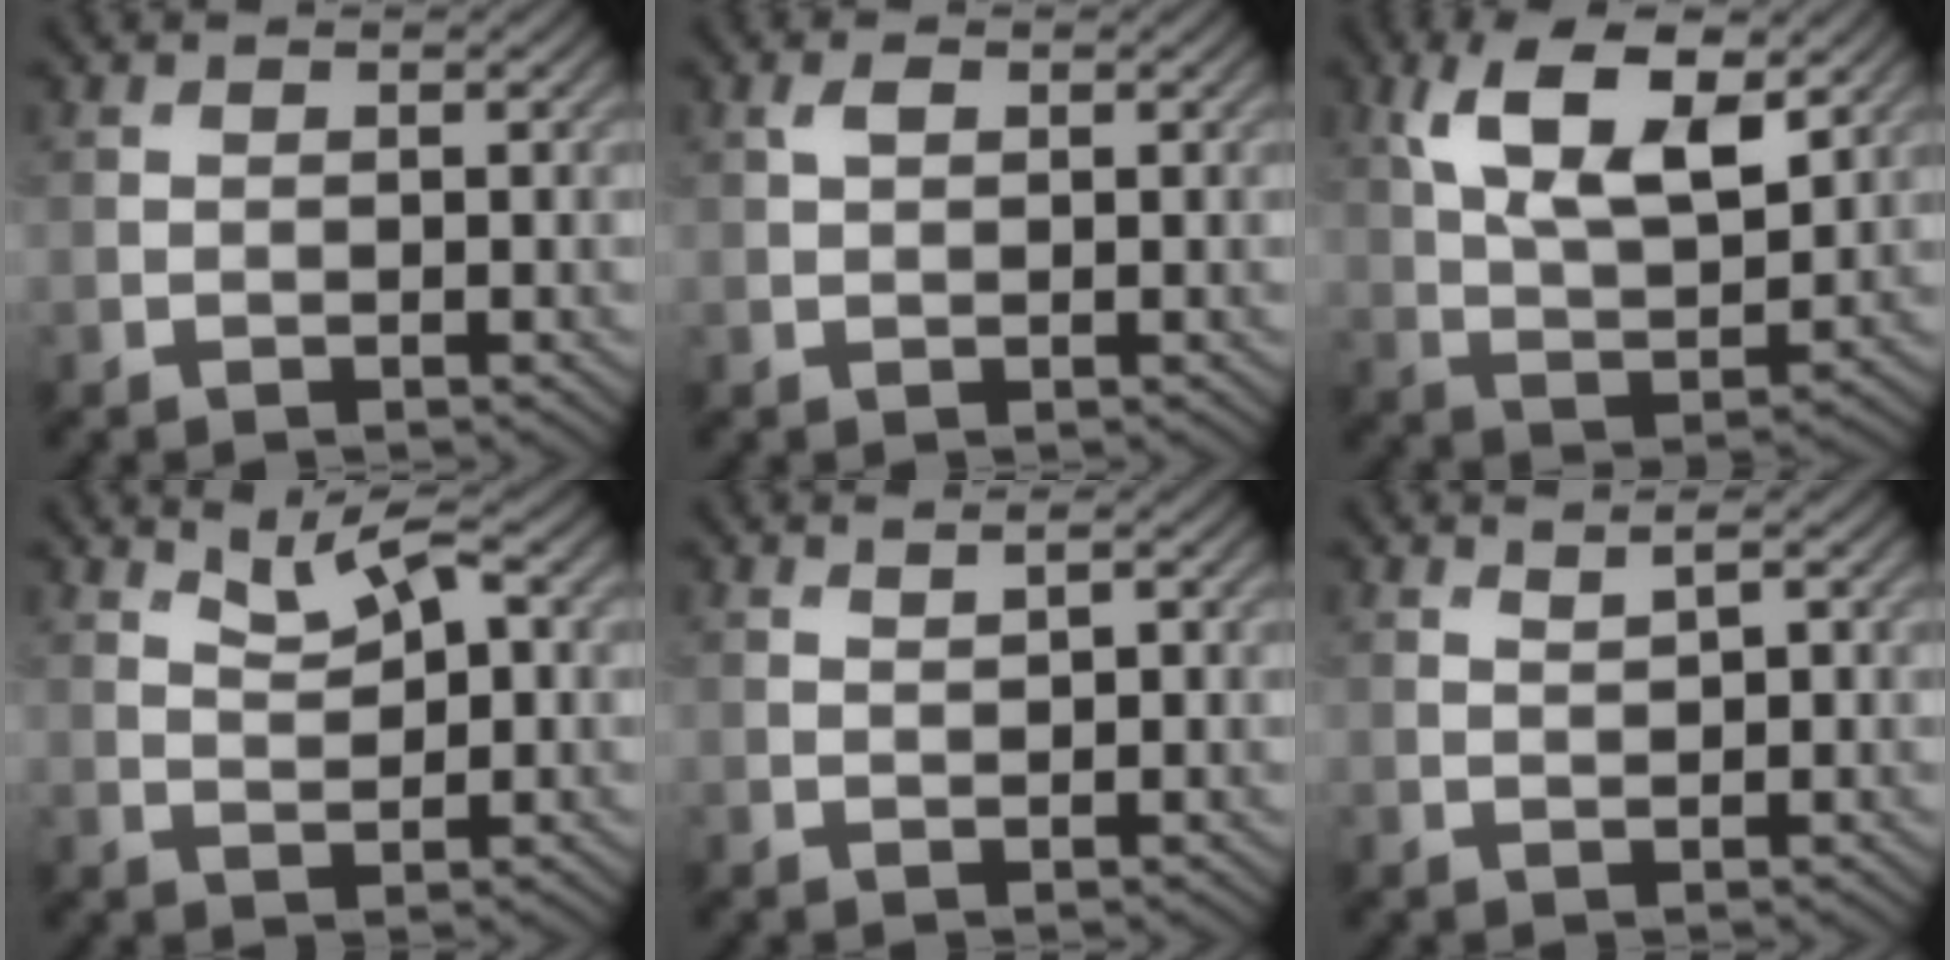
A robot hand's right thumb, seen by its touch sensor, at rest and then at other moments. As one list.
[{"total": 1.3, "force": [0.6, 0.7, 1.0], "torque": [-0.024, 0.003, 0.010]}, {"total": 11.4, "force": [5.2, 4.9, 8.9], "torque": [-0.178, 0.001, 0.096]}, {"total": 3.8, "force": [2.1, 1.3, 2.9], "torque": [-0.061, 0.006, 0.042]}, {"total": 1.3, "force": [0.7, 0.2, 1.0], "torque": [-0.018, -0.002, 0.013]}, {"total": 1.7, "force": [1.0, 0.3, 1.3], "torque": [-0.022, -0.004, 0.020]}]